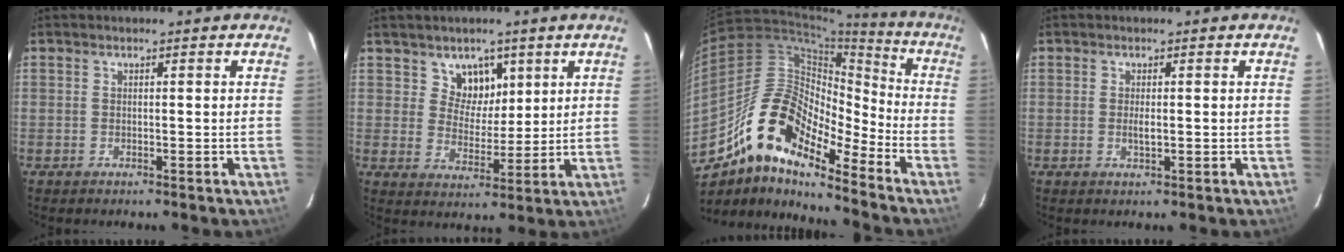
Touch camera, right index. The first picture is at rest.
{"total": 6.0, "force": [3.4, 4.6, 1.5], "torque": [-0.015, -0.006, 0.060]}
{"total": 16.6, "force": [-12.3, 5.3, 9.7], "torque": [-0.155, 0.002, -0.248]}
{"total": 1.5, "force": [-0.1, 0.4, 1.4], "torque": [-0.027, -0.001, -0.002]}